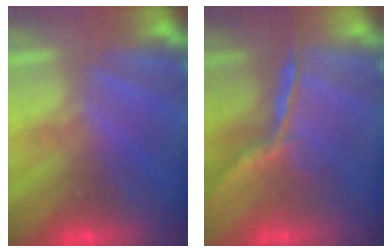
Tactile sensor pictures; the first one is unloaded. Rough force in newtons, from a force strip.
{"total": 1.6}